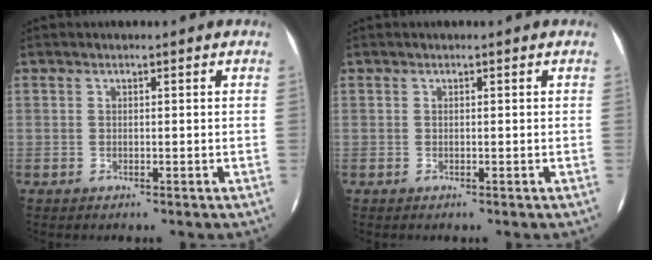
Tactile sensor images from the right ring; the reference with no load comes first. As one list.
[{"total": 0.0}]